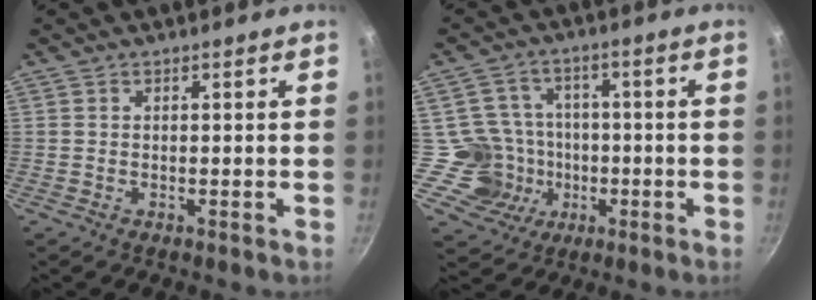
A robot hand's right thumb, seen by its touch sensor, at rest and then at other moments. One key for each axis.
{"total": 9.7, "fx": -2.0, "fy": 9.4, "fz": 1.6, "tx": 0.010, "ty": 0.030, "tz": -0.034}